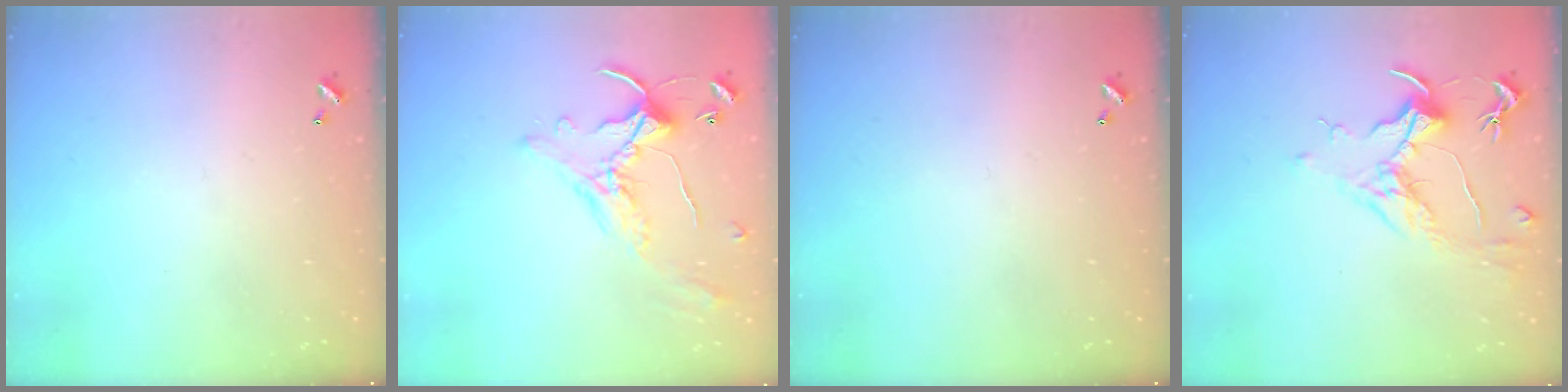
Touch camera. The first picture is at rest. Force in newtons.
{"total": 1.0, "press": 0.2, "slide": 1.0}
{"total": 0.0}
{"total": 1.7, "press": 1.5, "slide": 0.7}